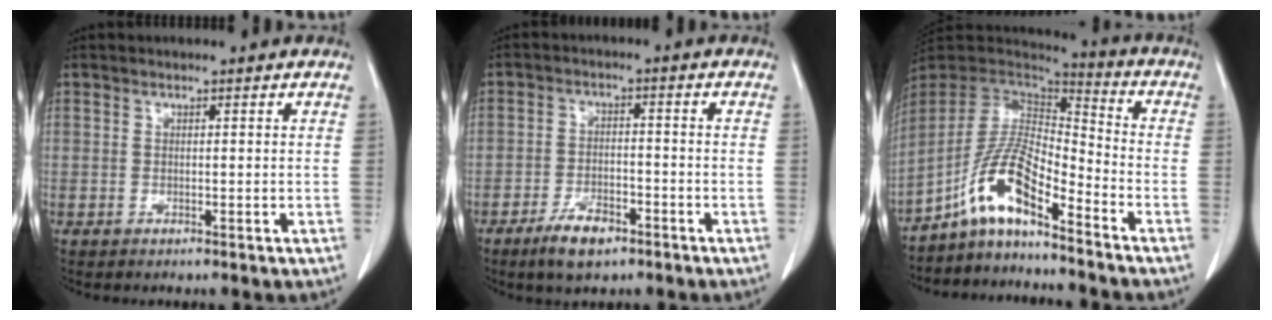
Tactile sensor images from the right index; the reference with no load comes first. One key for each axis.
{"total": 6.6, "fx": -4.2, "fy": 2.8, "fz": 4.1, "tx": -0.078, "ty": -0.001, "tz": -0.070}
{"total": 11.6, "fx": -7.5, "fy": 2.4, "fz": 8.5, "tx": -0.178, "ty": 0.016, "tz": -0.141}